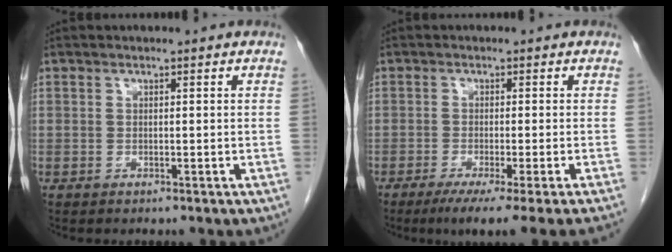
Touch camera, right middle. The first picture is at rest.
{"total": 8.9, "force": [-6.9, -1.5, 5.4], "torque": [-0.056, -0.026, -0.103]}